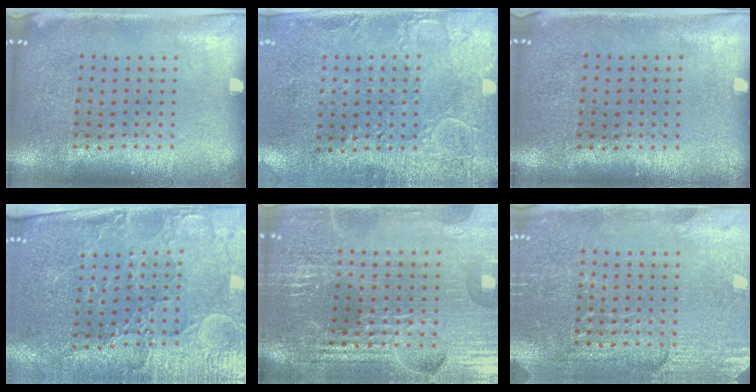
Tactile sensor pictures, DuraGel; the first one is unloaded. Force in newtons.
{"total": 2.9, "press": 2.3, "slide": 1.8}
{"total": 0.0}
{"total": 3.6, "press": 3.3, "slide": 1.4}
{"total": 4.2, "press": 4.0, "slide": 1.1}
{"total": 2.9, "press": 2.9, "slide": 0.3}